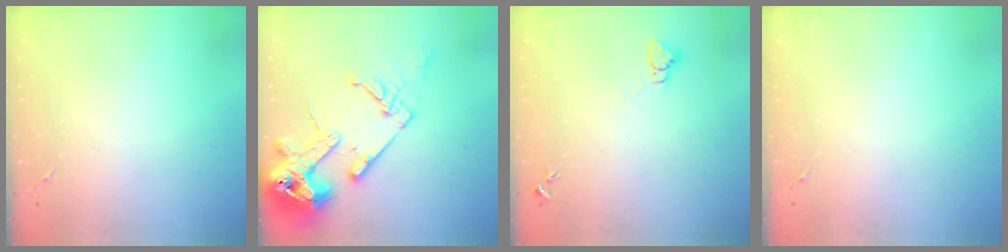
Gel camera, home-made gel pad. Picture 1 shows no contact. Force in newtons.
{"total": 18.6, "press": 18.4, "slide": 2.2}
{"total": 2.8, "press": 2.8, "slide": 0.1}
{"total": 0.0}